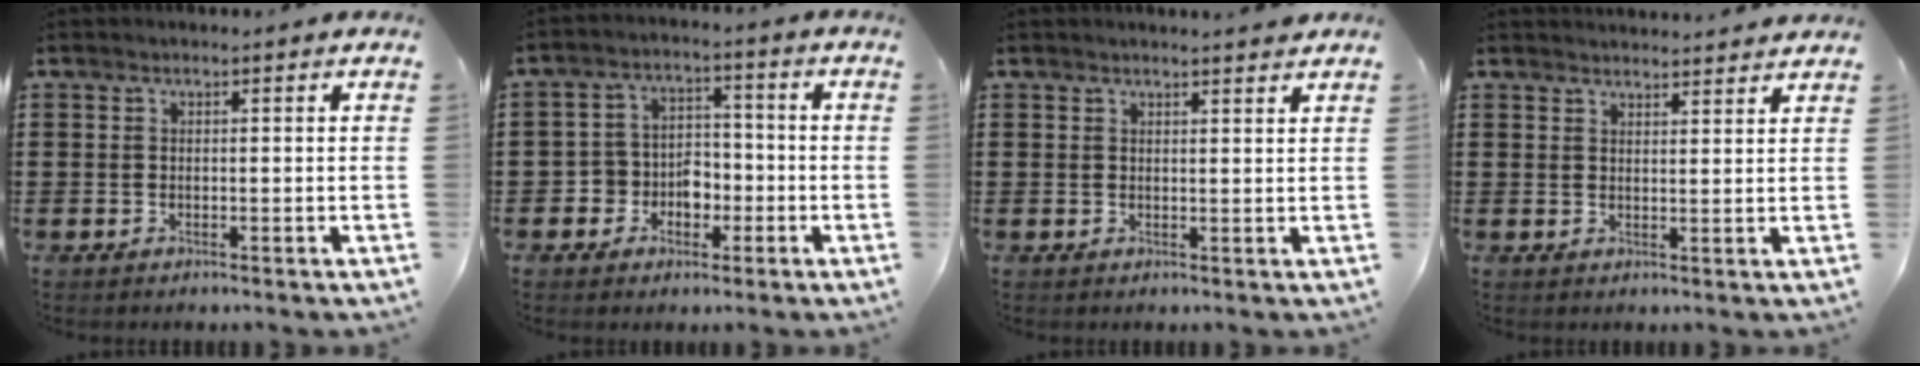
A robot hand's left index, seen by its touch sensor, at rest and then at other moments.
{"total": 5.0, "force": [-2.4, 4.2, 1.2], "torque": [-0.035, 0.013, -0.047]}
{"total": 1.9, "force": [1.8, -0.1, 0.5], "torque": [-0.013, -0.001, 0.035]}
{"total": 2.4, "force": [2.4, -0.1, -0.1], "torque": [-0.006, -0.007, 0.047]}